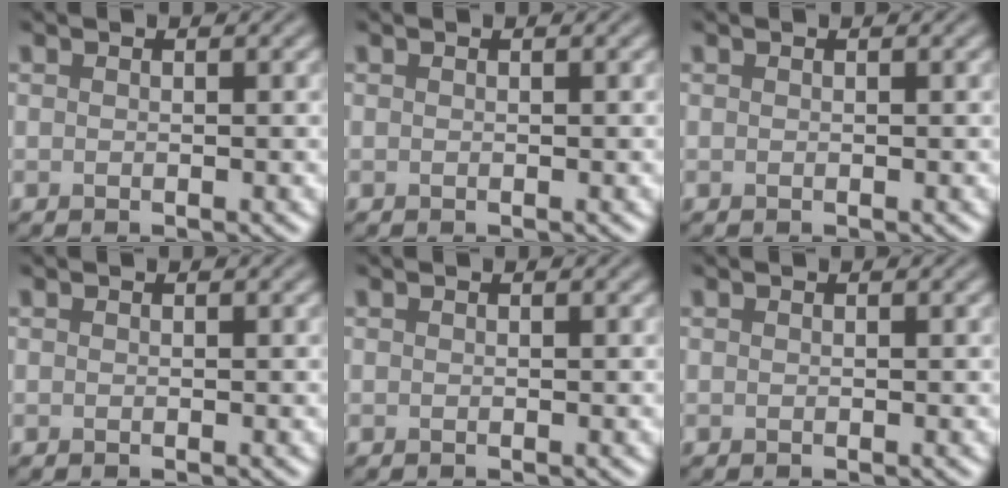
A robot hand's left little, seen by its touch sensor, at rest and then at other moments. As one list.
[{"total": 0.0}, {"total": 0.0}, {"total": 0.0}, {"total": 0.0}, {"total": 0.0}]